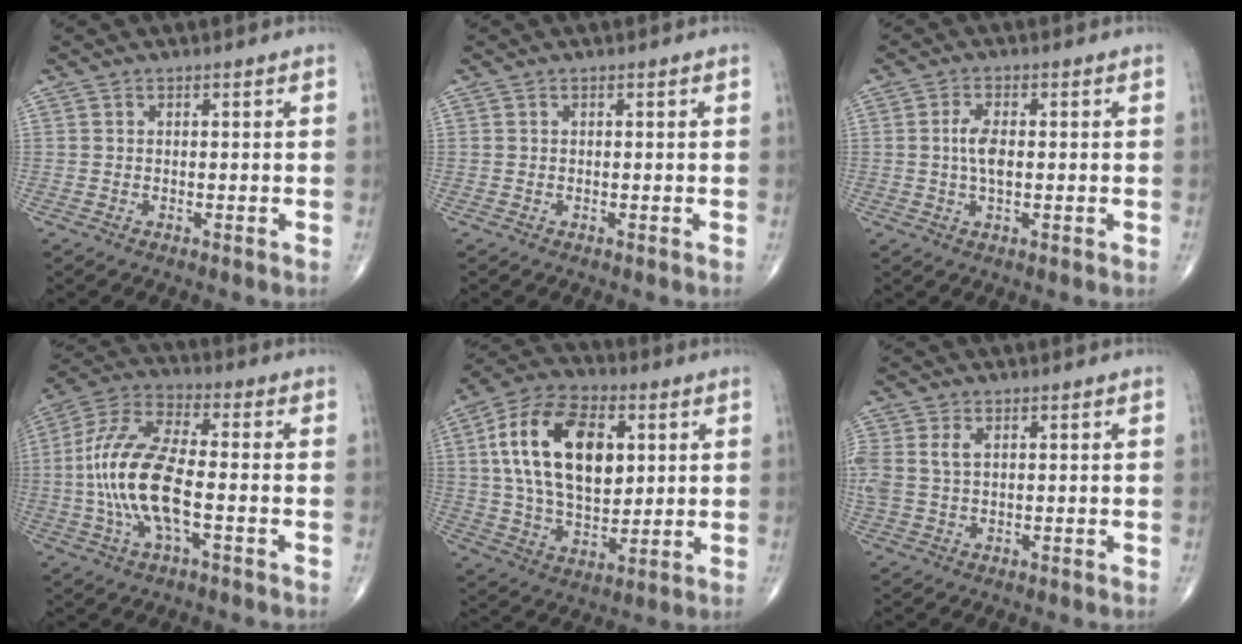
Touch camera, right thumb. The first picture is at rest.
{"total": 0.0}
{"total": 4.2, "force": [0.1, 1.8, 3.8], "torque": [-0.079, 0.000, 0.000]}
{"total": 16.1, "force": [-2.4, 6.1, 14.7], "torque": [-0.317, 0.027, -0.049]}
{"total": 20.4, "force": [4.6, 12.0, 15.9], "torque": [-0.266, 0.000, 0.080]}
{"total": 4.7, "force": [1.4, 2.7, 3.6], "torque": [-0.096, 0.009, 0.034]}